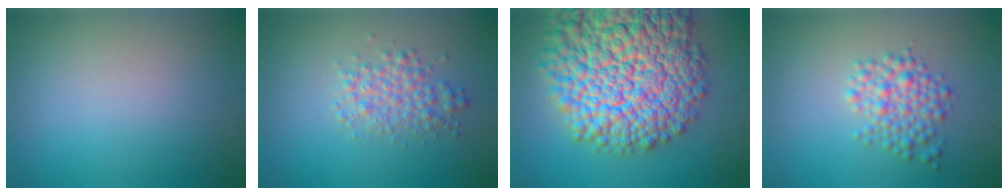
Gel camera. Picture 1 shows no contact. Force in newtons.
{"total": 3.0, "press": 3.0, "slide": 0.1}
{"total": 18.0, "press": 18.0, "slide": 0.8}
{"total": 3.4, "press": 3.4, "slide": 0.1}